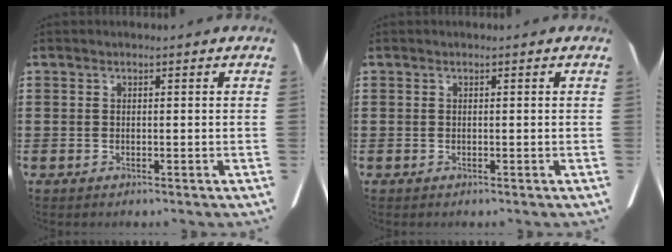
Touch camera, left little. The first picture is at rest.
{"total": 0.0}